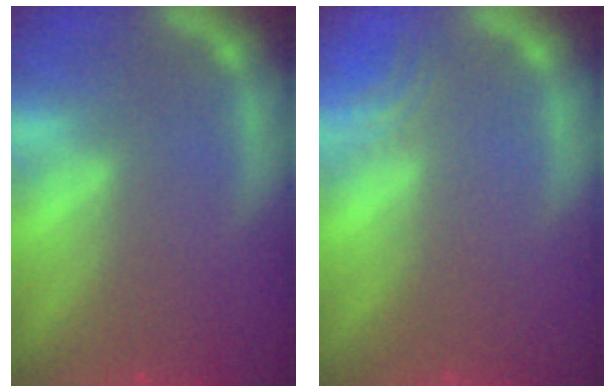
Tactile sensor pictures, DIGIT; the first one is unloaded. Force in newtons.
{"total": 1.5}